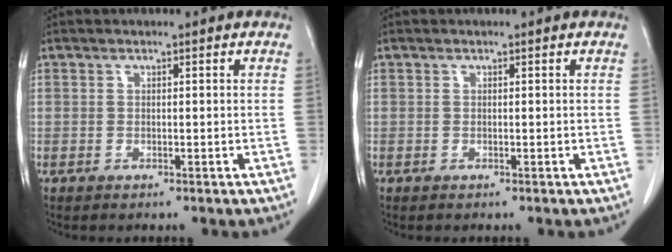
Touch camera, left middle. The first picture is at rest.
{"total": 0.0}